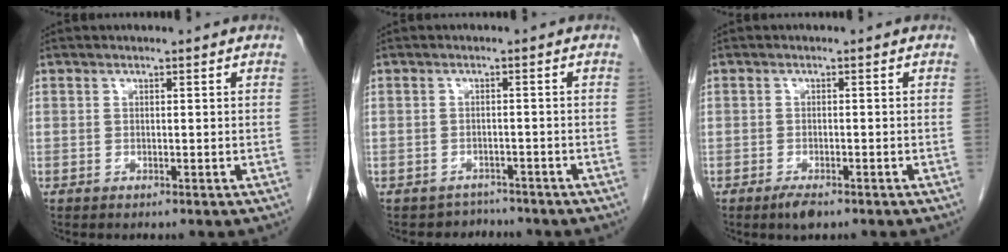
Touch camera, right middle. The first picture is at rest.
{"total": 2.8, "force": [-2.4, 1.0, -1.0], "torque": [0.012, 0.003, -0.038]}
{"total": 2.4, "force": [-1.6, 0.7, 1.6], "torque": [-0.034, -0.004, -0.026]}